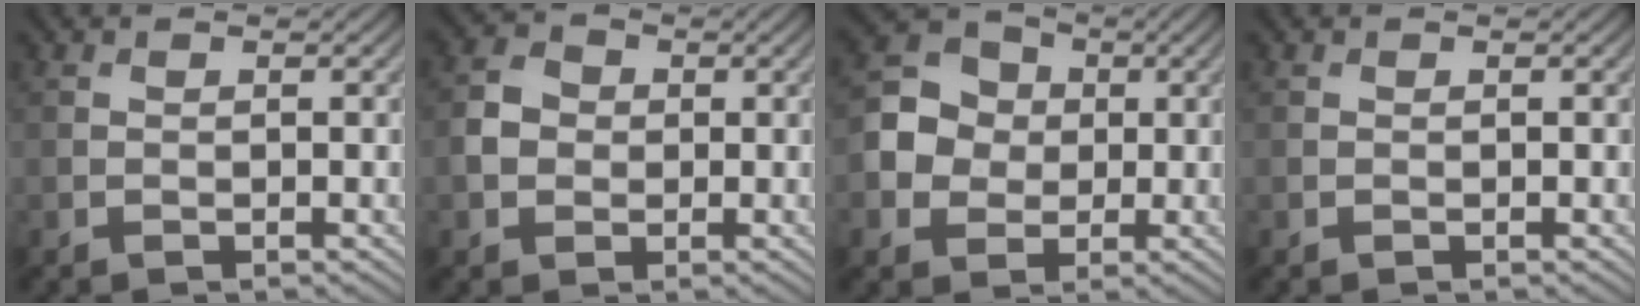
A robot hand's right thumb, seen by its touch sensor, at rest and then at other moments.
{"total": 3.3, "force": [-0.2, 2.9, 1.5], "torque": [-0.039, 0.005, -0.009]}
{"total": 6.3, "force": [-0.1, 5.7, 2.8], "torque": [-0.064, 0.007, -0.013]}
{"total": 0.0}